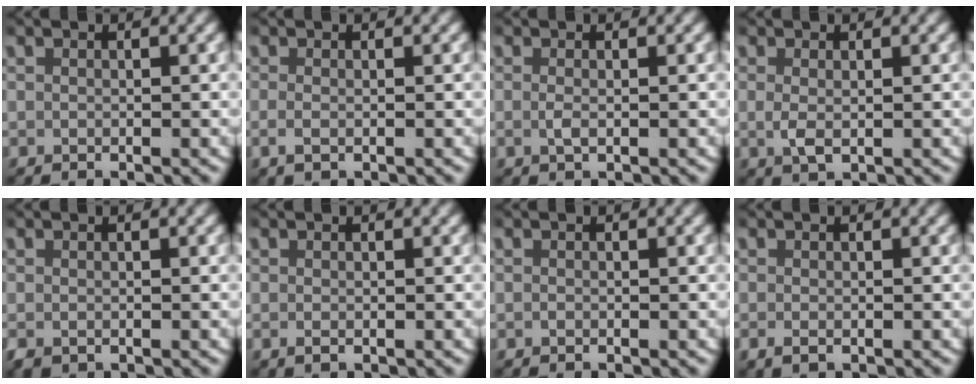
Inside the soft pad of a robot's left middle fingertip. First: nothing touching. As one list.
[{"total": 1.1, "force": [-0.5, 0.3, 1.0], "torque": [-0.025, -0.004, -0.007]}, {"total": 0.7, "force": [-0.1, 0.0, 0.7], "torque": [-0.018, -0.002, 0.000]}, {"total": 1.5, "force": [-0.1, 0.5, 1.4], "torque": [-0.033, -0.009, 0.006]}, {"total": 1.4, "force": [-0.8, 0.9, 0.7], "torque": [-0.021, -0.007, -0.010]}, {"total": 0.5, "force": [-0.3, 0.1, 0.5], "torque": [-0.009, -0.001, -0.001]}, {"total": 0.0}, {"total": 1.0, "force": [-0.5, 0.4, 0.8], "torque": [-0.016, -0.002, -0.005]}]